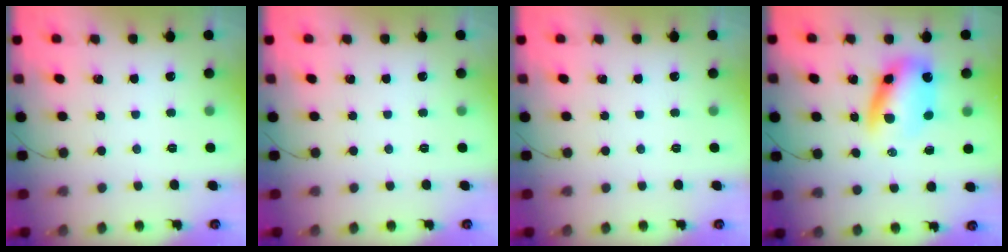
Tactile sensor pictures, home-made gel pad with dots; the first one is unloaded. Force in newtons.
{"total": 0.0}
{"total": 0.0}
{"total": 10.4, "press": 10.1, "slide": 2.6}